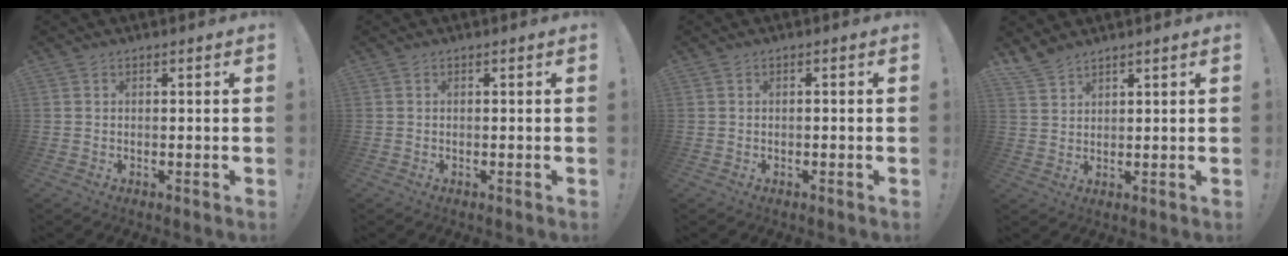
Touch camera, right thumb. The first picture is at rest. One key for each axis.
{"total": 0.0}
{"total": 0.7, "fx": -0.5, "fy": -0.2, "fz": 0.3, "tx": -0.006, "ty": -0.001, "tz": -0.010}
{"total": 4.6, "fx": 4.1, "fy": 1.4, "fz": 1.3, "tx": -0.031, "ty": -0.025, "tz": 0.080}